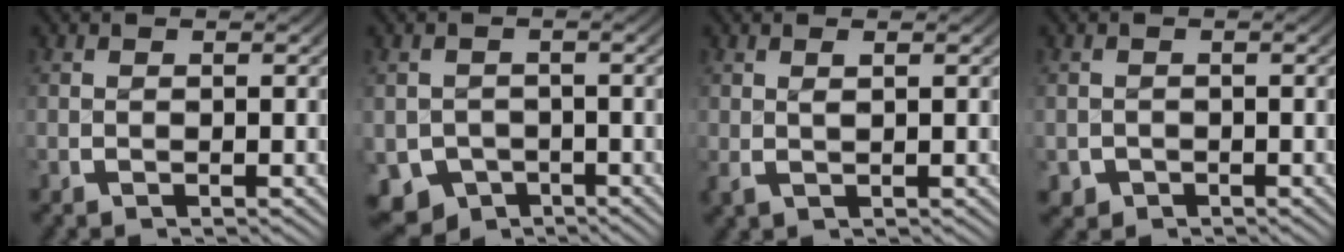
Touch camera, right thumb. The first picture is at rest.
{"total": 8.2, "force": [-5.0, 6.1, 2.6], "torque": [-0.058, -0.048, -0.070]}
{"total": 0.9, "force": [0.5, 0.4, 0.7], "torque": [-0.015, -0.004, 0.014]}
{"total": 2.1, "force": [-1.2, 1.8, 0.0], "torque": [-0.008, -0.016, -0.012]}